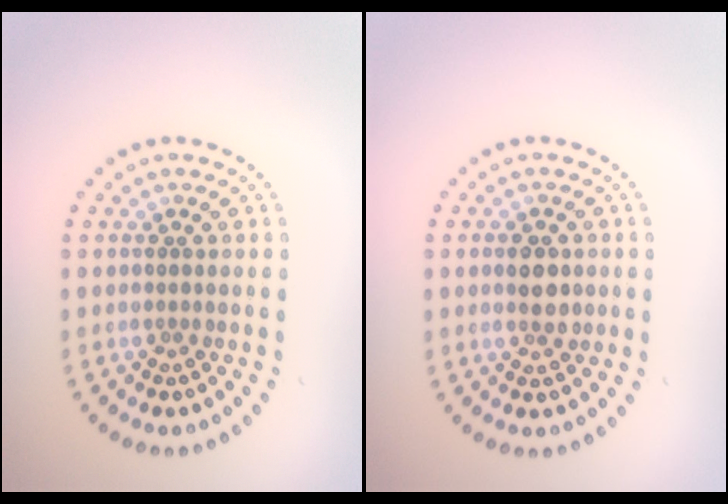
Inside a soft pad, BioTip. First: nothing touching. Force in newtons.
{"total": 2.1, "press": 2.1, "slide": 0.2}